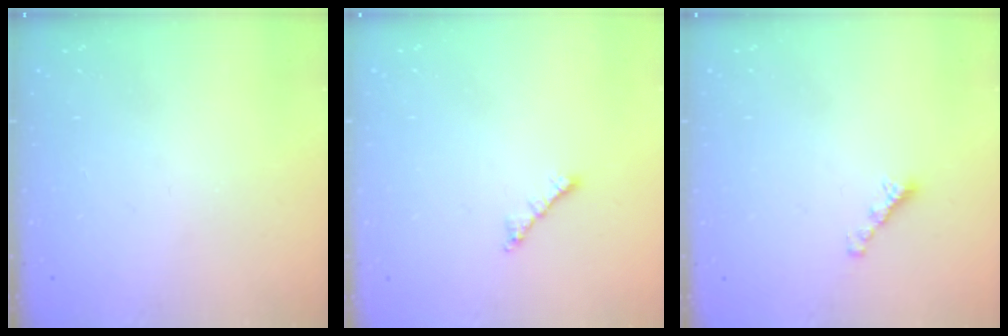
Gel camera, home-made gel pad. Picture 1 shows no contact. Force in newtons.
{"total": 2.0, "press": 1.9, "slide": 0.6}
{"total": 2.2, "press": 2.1, "slide": 0.5}